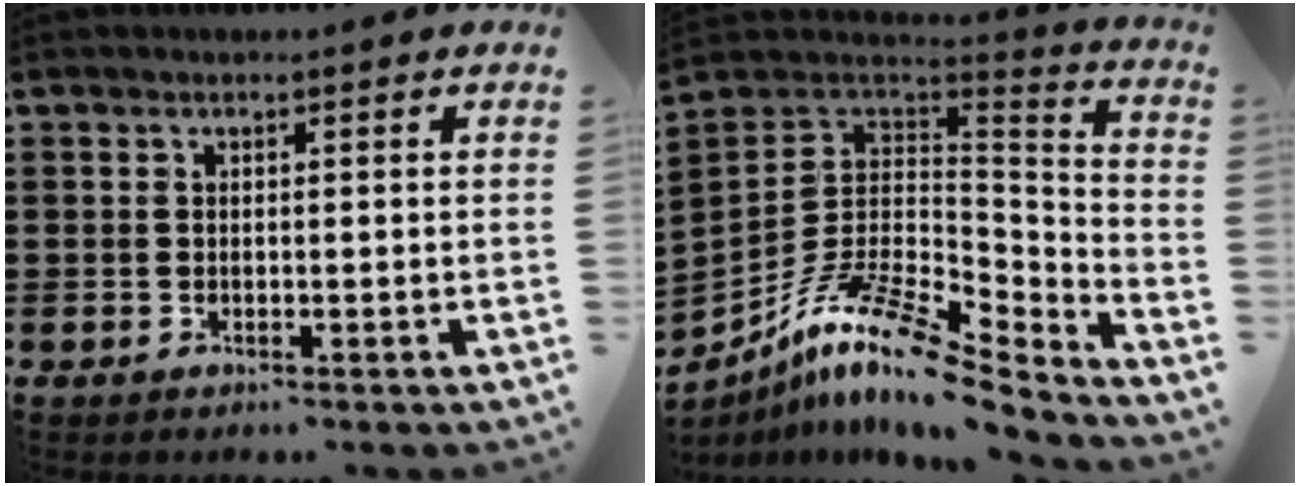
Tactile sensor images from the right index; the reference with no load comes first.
{"total": 13.3, "force": [-8.8, 4.2, 9.0], "torque": [-0.180, 0.016, -0.168]}